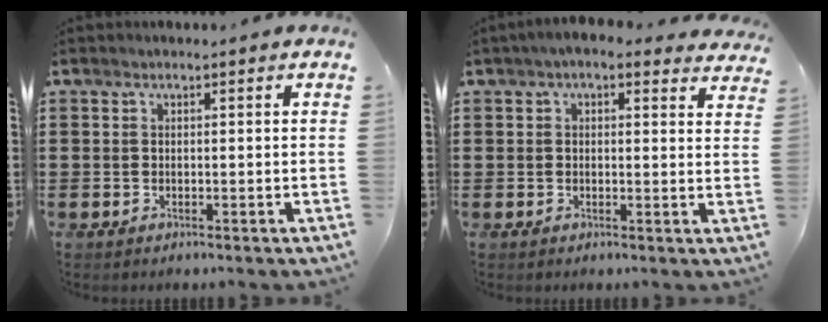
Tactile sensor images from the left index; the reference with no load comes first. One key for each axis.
{"total": 2.8, "fx": 2.2, "fy": 1.1, "fz": 1.5, "tx": -0.037, "ty": -0.002, "tz": 0.039}